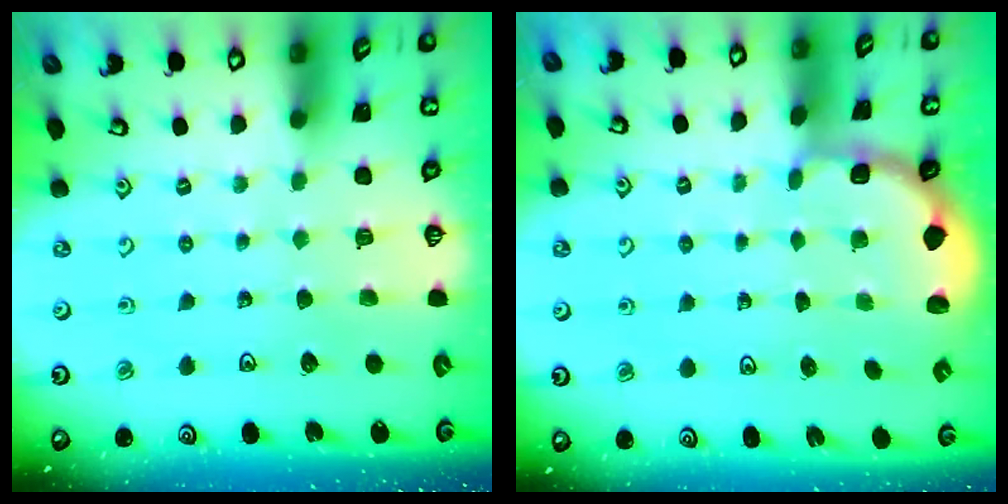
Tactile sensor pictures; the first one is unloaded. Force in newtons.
{"total": 2.0, "press": 1.8, "slide": 0.8}